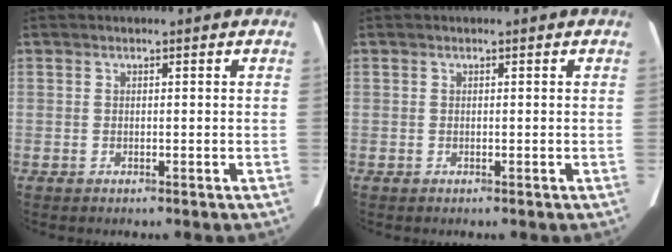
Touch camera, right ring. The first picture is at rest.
{"total": 0.0}